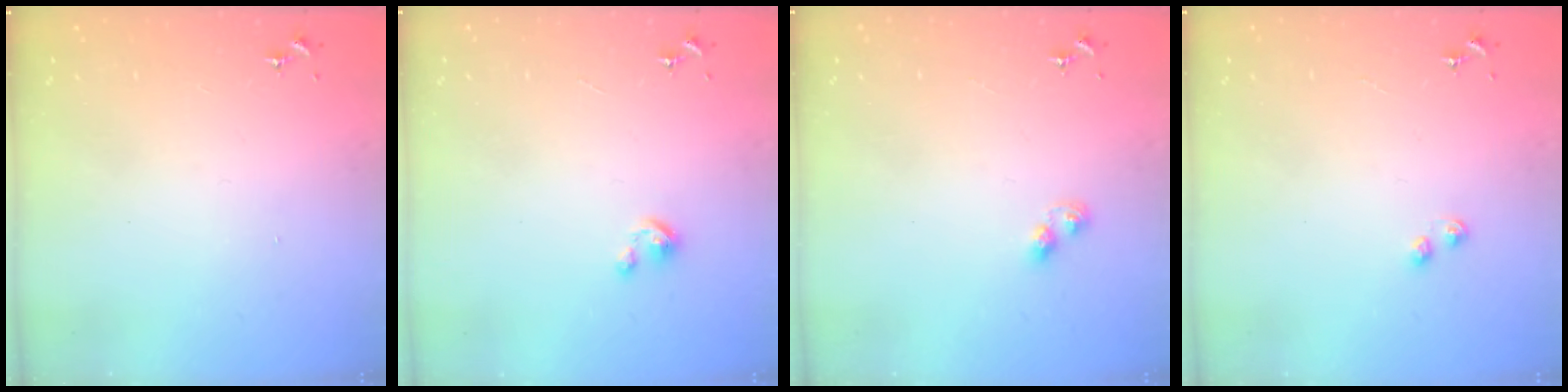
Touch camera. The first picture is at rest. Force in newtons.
{"total": 4.6, "press": 4.5, "slide": 0.4}
{"total": 2.6, "press": 2.6, "slide": 0.4}
{"total": 3.2, "press": 3.1, "slide": 0.7}